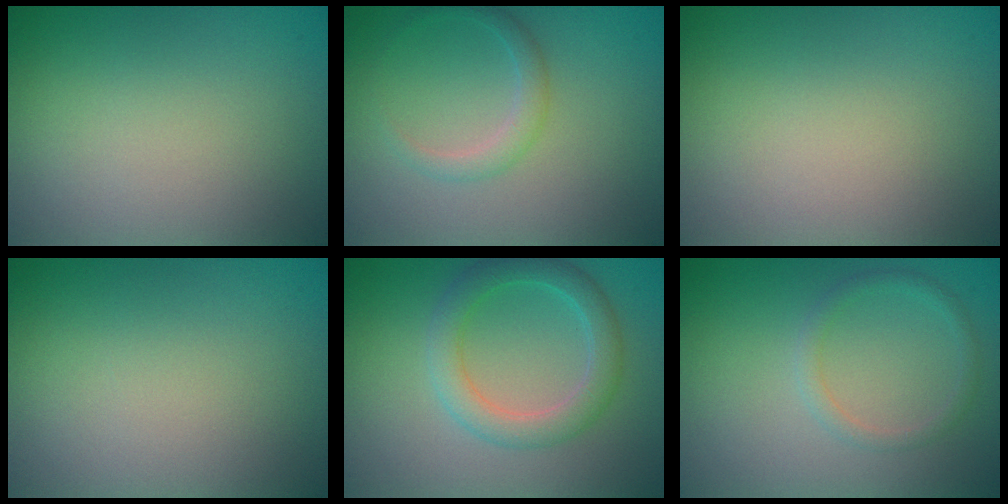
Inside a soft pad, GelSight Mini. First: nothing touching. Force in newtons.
{"total": 1.6, "press": 1.6, "slide": 0.1}
{"total": 0.0}
{"total": 0.0}
{"total": 3.5, "press": 3.5, "slide": 0.2}
{"total": 1.3, "press": 1.3, "slide": 0.0}